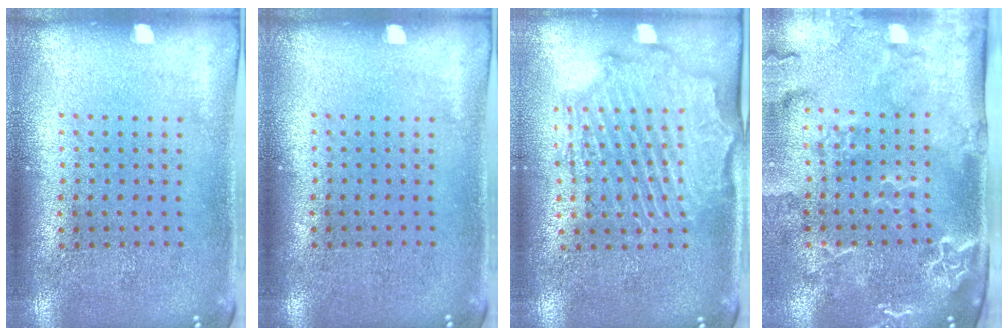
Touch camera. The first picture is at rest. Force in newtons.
{"total": 0.0}
{"total": 2.1, "press": 2.1, "slide": 0.5}
{"total": 2.9, "press": 2.4, "slide": 1.7}